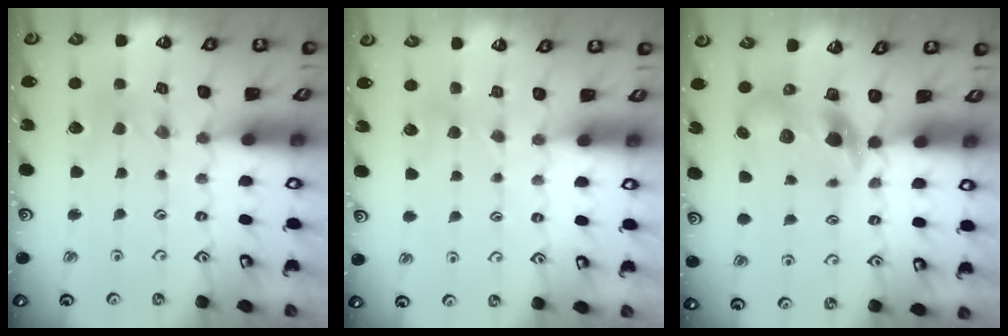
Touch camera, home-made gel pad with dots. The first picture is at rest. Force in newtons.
{"total": 3.7, "press": 3.6, "slide": 0.4}
{"total": 6.6, "press": 6.5, "slide": 0.9}